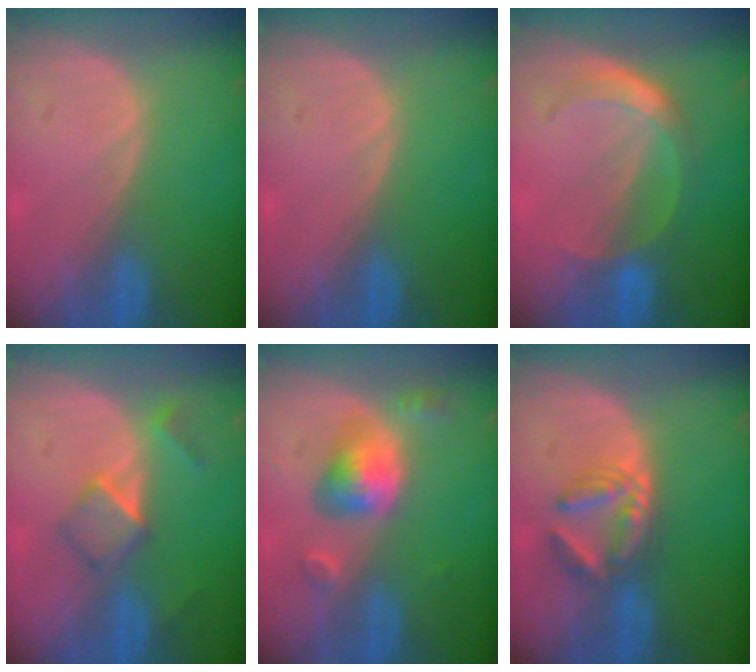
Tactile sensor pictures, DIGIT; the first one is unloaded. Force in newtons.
{"total": 0.0}
{"total": 6.0, "press": 5.2, "slide": 3.0}
{"total": 5.2, "press": 4.5, "slide": 2.6}
{"total": 5.8, "press": 5.3, "slide": 2.4}
{"total": 6.2, "press": 5.7, "slide": 2.5}